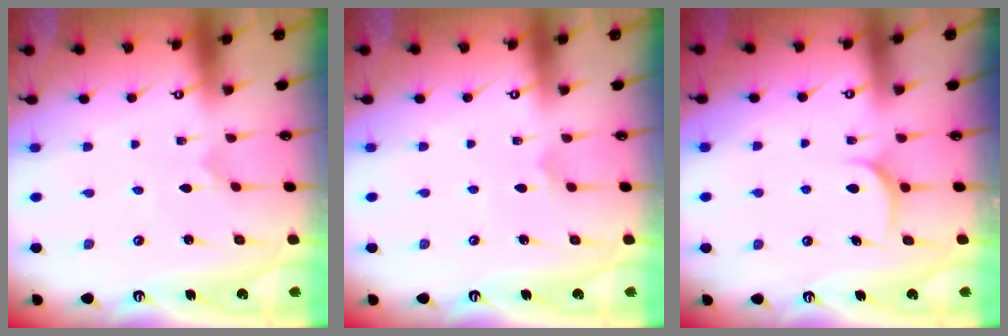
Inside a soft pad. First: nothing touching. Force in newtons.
{"total": 2.7, "press": 2.7, "slide": 0.3}
{"total": 6.0, "press": 6.0, "slide": 0.2}